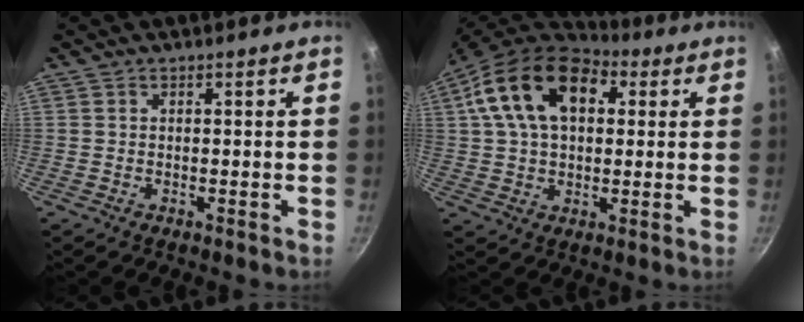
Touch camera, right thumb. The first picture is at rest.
{"total": 17.9, "force": [5.4, 11.4, 12.7], "torque": [-0.197, 0.013, 0.078]}